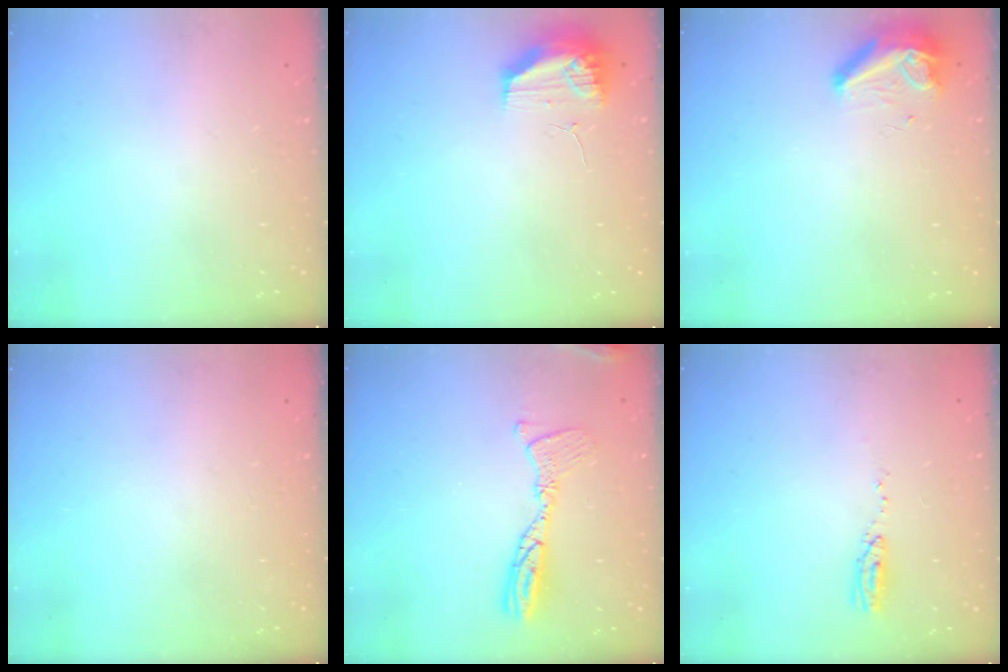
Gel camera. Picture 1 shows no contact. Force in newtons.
{"total": 9.7, "press": 9.7, "slide": 0.9}
{"total": 8.3, "press": 8.3, "slide": 0.9}
{"total": 0.0}
{"total": 12.4, "press": 12.4, "slide": 1.1}
{"total": 14.7, "press": 6.3, "slide": 13.3}